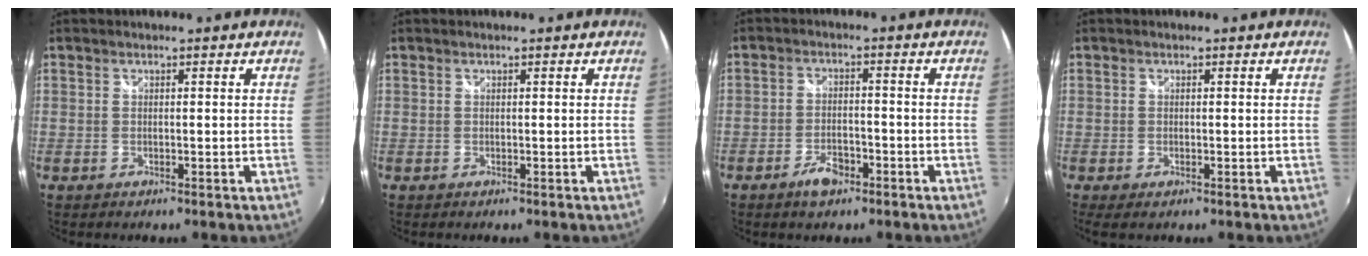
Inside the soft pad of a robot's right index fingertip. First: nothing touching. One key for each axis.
{"total": 0.0}
{"total": 5.0, "fx": -3.2, "fy": 2.4, "fz": 3.1, "tx": -0.070, "ty": -0.001, "tz": -0.054}
{"total": 2.1, "fx": -0.7, "fy": 1.0, "fz": 1.7, "tx": -0.036, "ty": -0.008, "tz": -0.011}